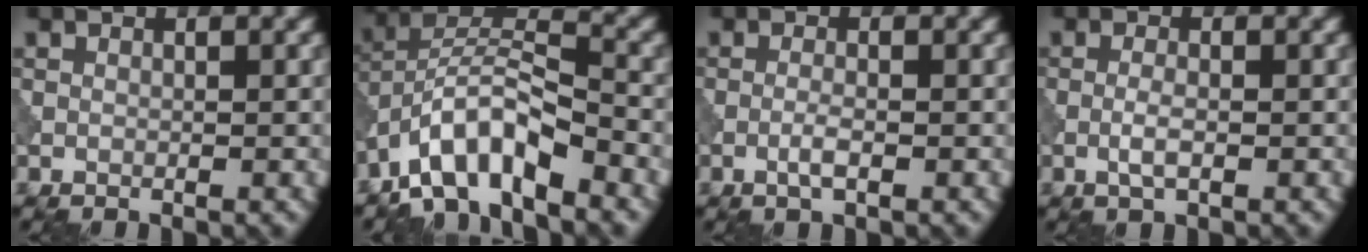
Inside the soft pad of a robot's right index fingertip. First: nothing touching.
{"total": 7.4, "force": [-5.0, 2.4, 4.9], "torque": [-0.083, 0.014, -0.100]}
{"total": 1.5, "force": [-0.6, 0.3, 1.4], "torque": [-0.029, 0.000, -0.016]}
{"total": 1.7, "force": [-0.5, 0.5, 1.6], "torque": [-0.035, -0.001, -0.015]}